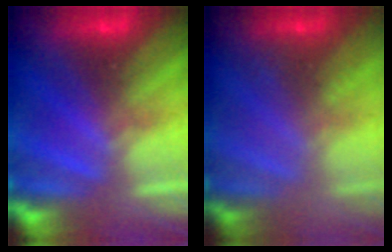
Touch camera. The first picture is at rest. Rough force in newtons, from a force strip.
{"total": 2.4}